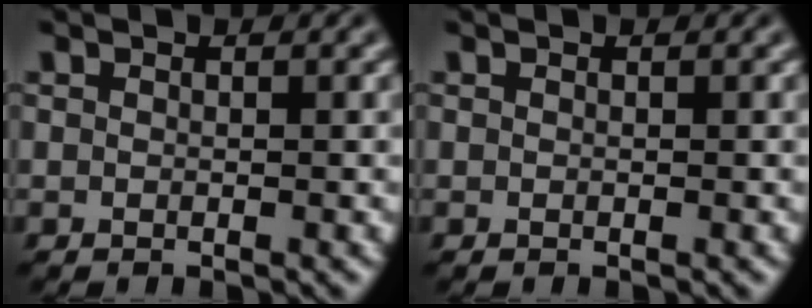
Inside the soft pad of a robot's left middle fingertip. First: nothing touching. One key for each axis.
{"total": 0.0}